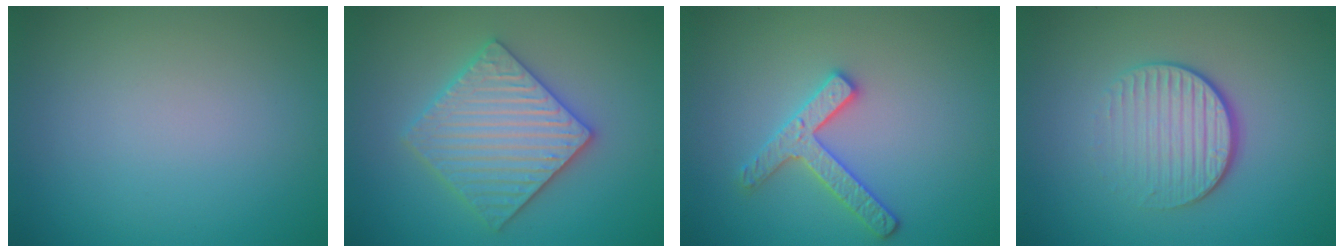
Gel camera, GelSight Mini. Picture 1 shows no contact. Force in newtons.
{"total": 5.8, "press": 5.7, "slide": 1.1}
{"total": 2.9, "press": 2.8, "slide": 0.6}
{"total": 4.2, "press": 2.8, "slide": 3.2}